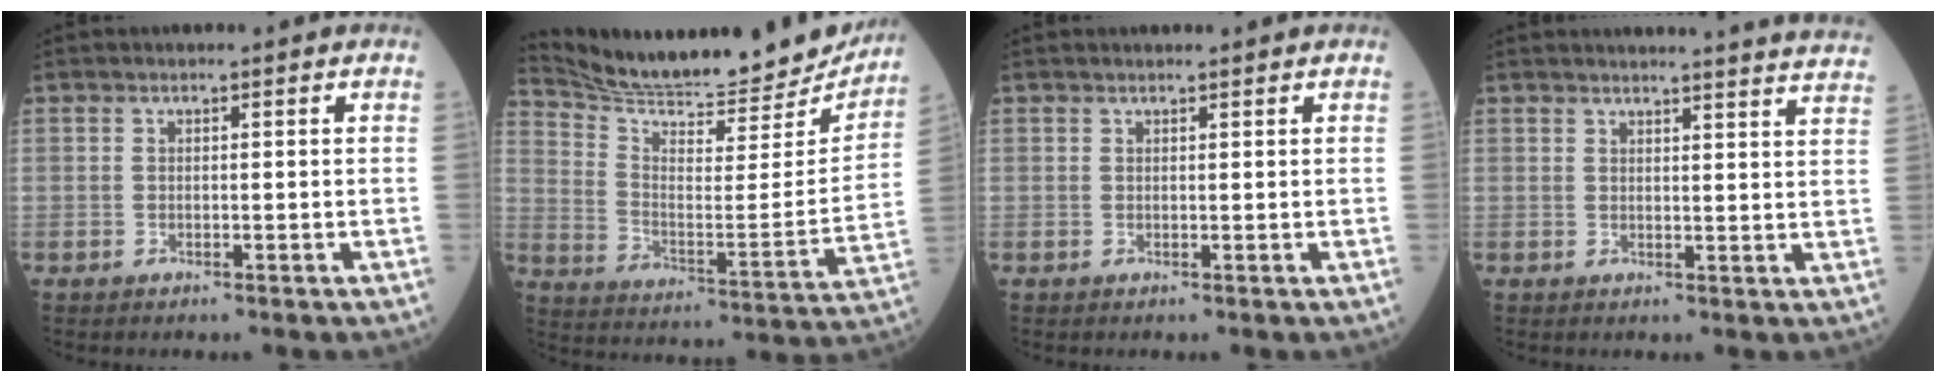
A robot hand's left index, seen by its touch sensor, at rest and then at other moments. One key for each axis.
{"total": 23.8, "fx": 22.6, "fy": 3.7, "fz": 6.5, "tx": -0.110, "ty": -0.072, "tz": 0.313}
{"total": 1.7, "fx": 1.6, "fy": 0.0, "fz": 0.6, "tx": -0.007, "ty": 0.011, "tz": 0.024}
{"total": 16.6, "fx": 16.2, "fy": -0.1, "fz": 3.7, "tx": -0.043, "ty": -0.065, "tz": 0.168}